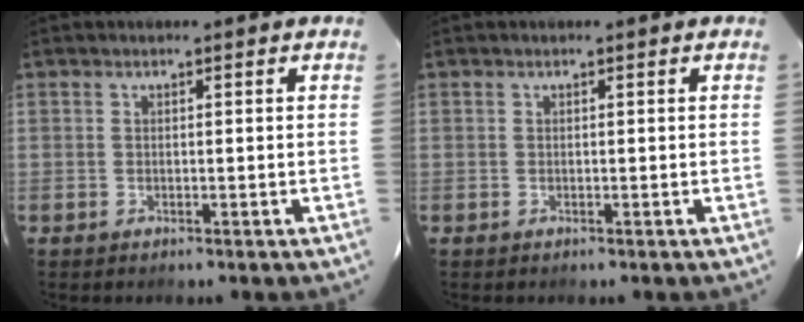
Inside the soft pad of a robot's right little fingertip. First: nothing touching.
{"total": 0.0}